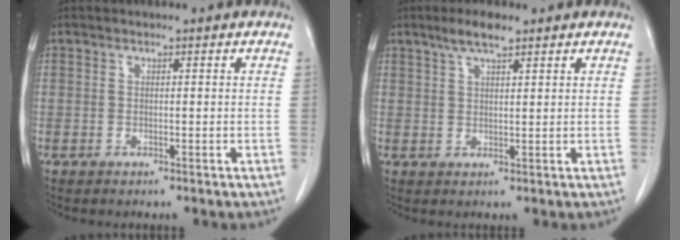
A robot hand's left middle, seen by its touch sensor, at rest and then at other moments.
{"total": 4.1, "force": [2.9, 0.8, 2.8], "torque": [-0.058, 0.006, 0.055]}